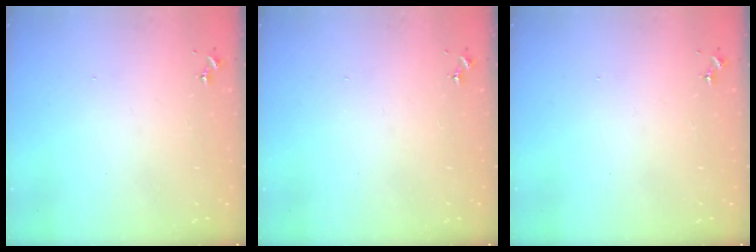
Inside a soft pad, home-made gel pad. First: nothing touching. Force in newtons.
{"total": 0.0}
{"total": 0.0}